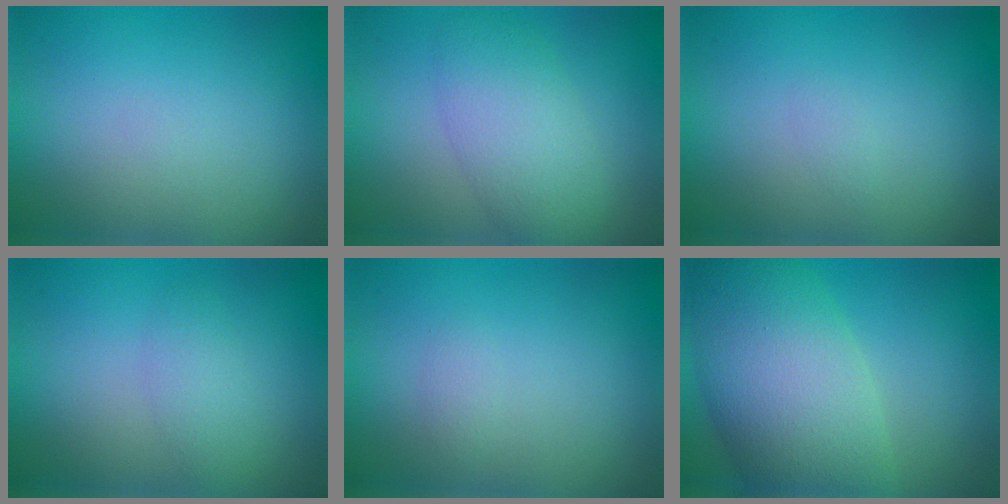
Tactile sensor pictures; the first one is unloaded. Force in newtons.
{"total": 5.0, "press": 5.0, "slide": 0.2}
{"total": 0.5, "press": 0.5, "slide": 0.1}
{"total": 1.7, "press": 1.7, "slide": 0.1}
{"total": 0.7, "press": 0.7, "slide": 0.0}
{"total": 10.8, "press": 10.8, "slide": 0.7}